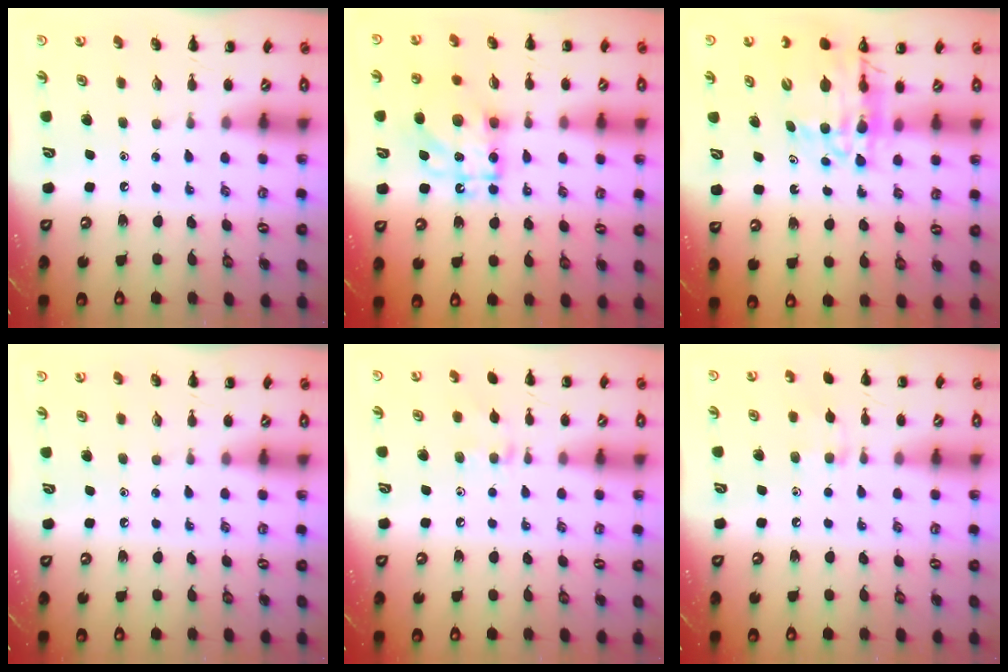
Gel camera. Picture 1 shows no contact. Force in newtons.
{"total": 13.8, "press": 13.7, "slide": 1.4}
{"total": 15.4, "press": 14.8, "slide": 4.4}
{"total": 0.0}
{"total": 7.3, "press": 7.0, "slide": 1.8}
{"total": 7.3, "press": 7.0, "slide": 2.0}